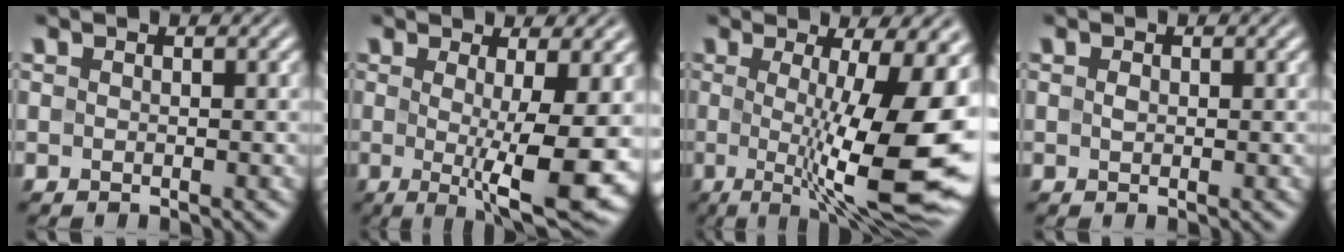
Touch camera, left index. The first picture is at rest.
{"total": 9.2, "force": [-1.0, 1.9, 8.9], "torque": [-0.127, -0.020, -0.011]}
{"total": 13.9, "force": [-0.7, 3.4, 13.5], "torque": [-0.170, -0.011, -0.009]}
{"total": 0.6, "force": [0.1, 0.3, 0.5], "torque": [-0.012, 0.001, 0.002]}